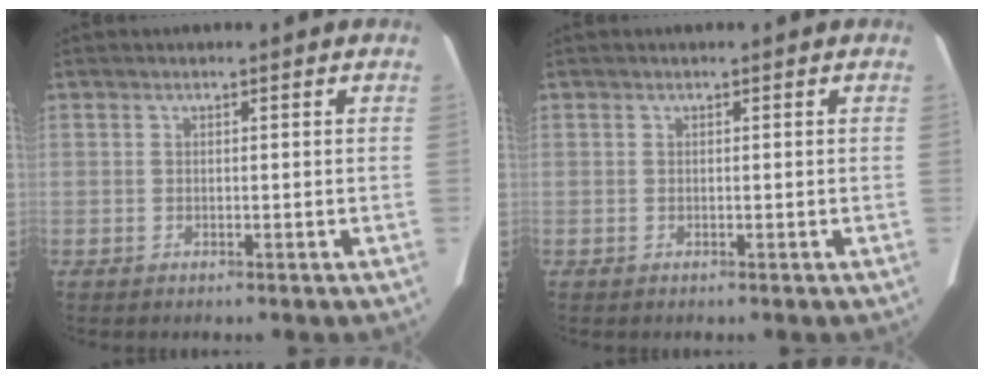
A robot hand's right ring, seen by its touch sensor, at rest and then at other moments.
{"total": 0.0}